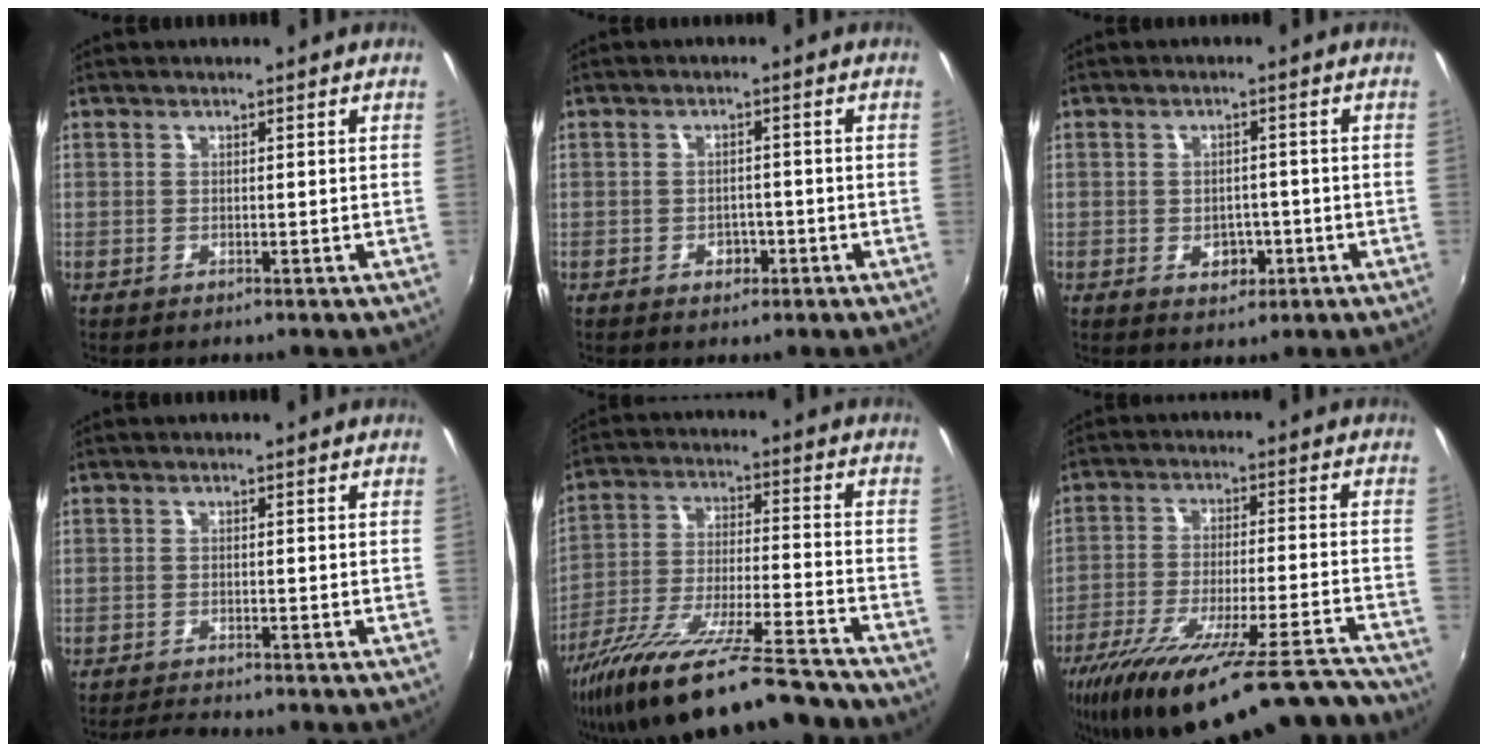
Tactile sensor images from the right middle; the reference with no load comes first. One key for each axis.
{"total": 2.7, "fx": -1.3, "fy": 2.1, "fz": 1.1, "tx": -0.019, "ty": 0.003, "tz": -0.016}
{"total": 4.2, "fx": -1.4, "fy": 3.2, "fz": 2.3, "tx": -0.039, "ty": 0.003, "tz": -0.014}
{"total": 2.4, "fx": -2.4, "fy": 0.0, "fz": 0.6, "tx": -0.022, "ty": -0.011, "tz": -0.045}
{"total": 22.5, "fx": -18.5, "fy": 2.5, "fz": 12.5, "tx": -0.232, "ty": -0.054, "tz": -0.301}
{"total": 27.4, "fx": -23.3, "fy": 4.8, "fz": 13.6, "tx": -0.232, "ty": -0.043, "tz": -0.343}